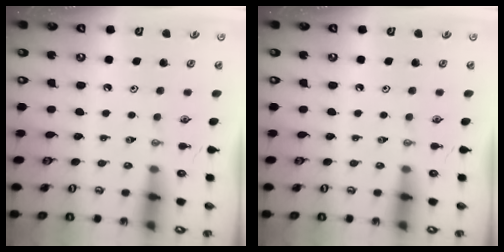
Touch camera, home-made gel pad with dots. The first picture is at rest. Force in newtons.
{"total": 0.0}